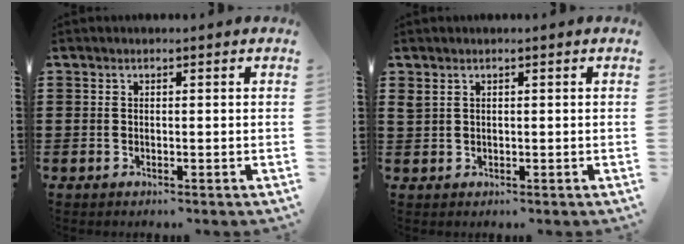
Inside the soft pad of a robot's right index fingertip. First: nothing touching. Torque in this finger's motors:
{"motor_torque": [0.38, 0.41, 0.00, 0.02]}